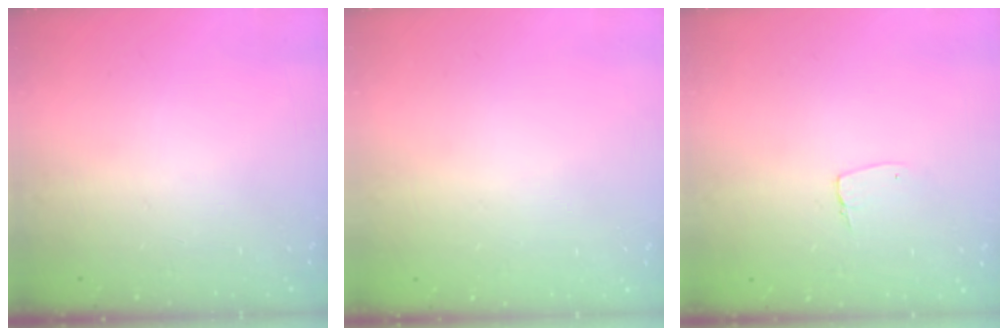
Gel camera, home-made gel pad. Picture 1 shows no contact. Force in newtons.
{"total": 0.0}
{"total": 4.4, "press": 4.4, "slide": 0.3}